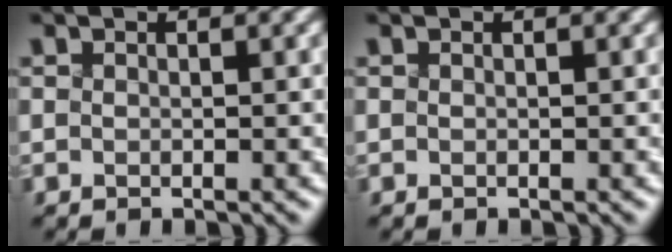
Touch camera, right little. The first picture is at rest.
{"total": 0.0}